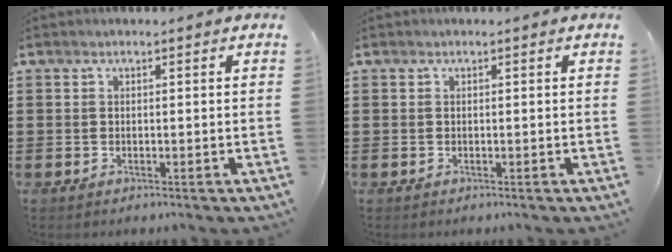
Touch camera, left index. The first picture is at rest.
{"total": 0.0}